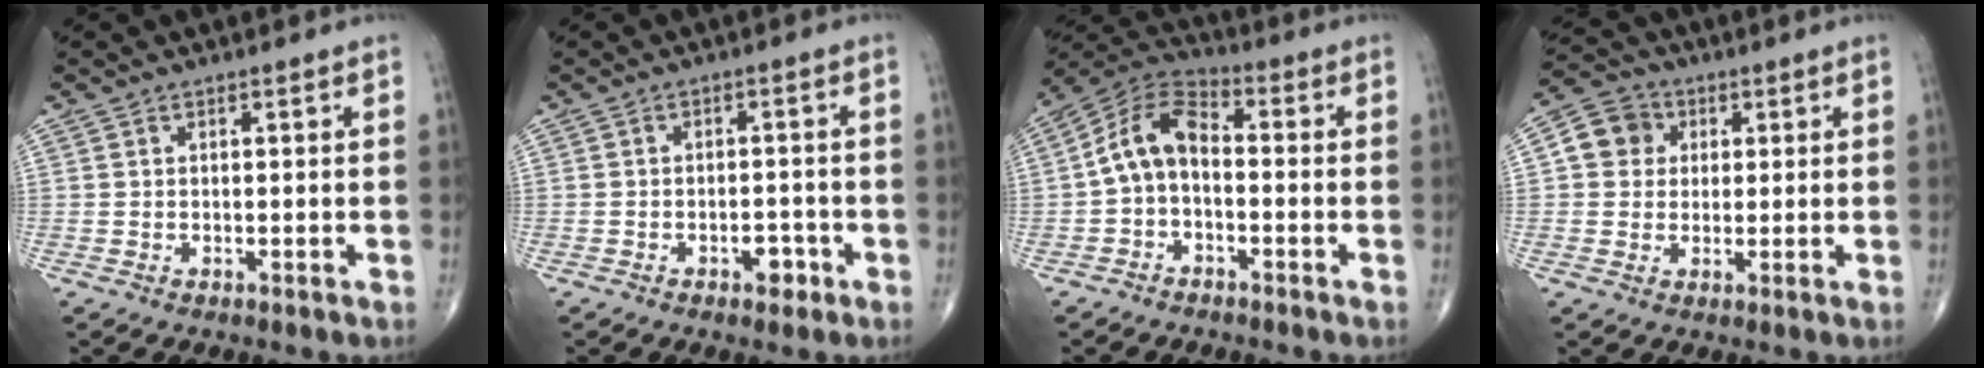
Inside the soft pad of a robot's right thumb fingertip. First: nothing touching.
{"total": 3.3, "force": [-1.7, 1.9, 2.1], "torque": [-0.014, 0.012, -0.022]}
{"total": 9.0, "force": [-1.0, 5.5, 7.1], "torque": [-0.124, 0.035, -0.036]}
{"total": 7.1, "force": [1.4, 6.4, 2.6], "torque": [-0.026, 0.009, 0.014]}